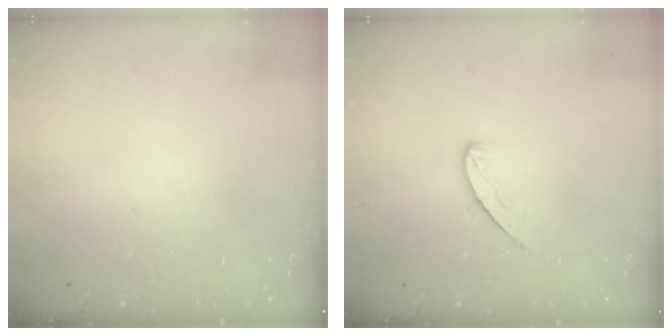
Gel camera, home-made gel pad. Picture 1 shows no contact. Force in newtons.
{"total": 5.4, "press": 5.4, "slide": 0.5}